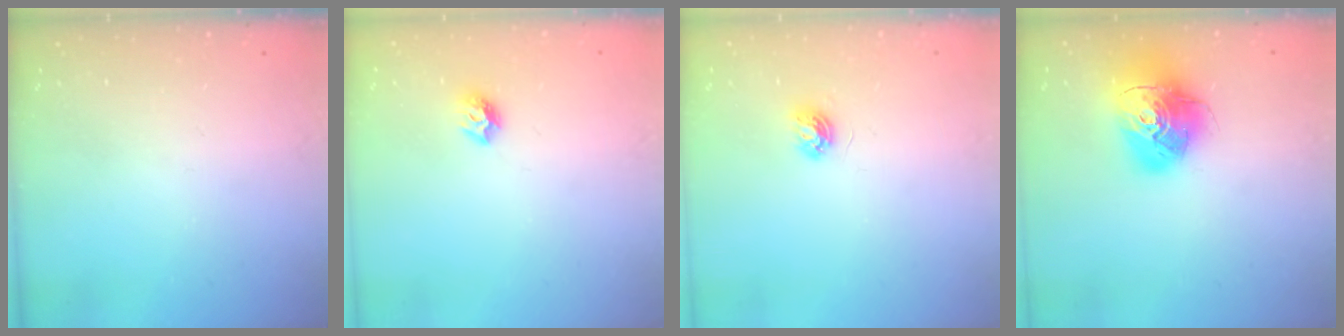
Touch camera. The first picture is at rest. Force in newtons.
{"total": 6.7, "press": 6.7, "slide": 0.8}
{"total": 5.2, "press": 5.1, "slide": 0.6}
{"total": 17.5, "press": 17.4, "slide": 2.0}